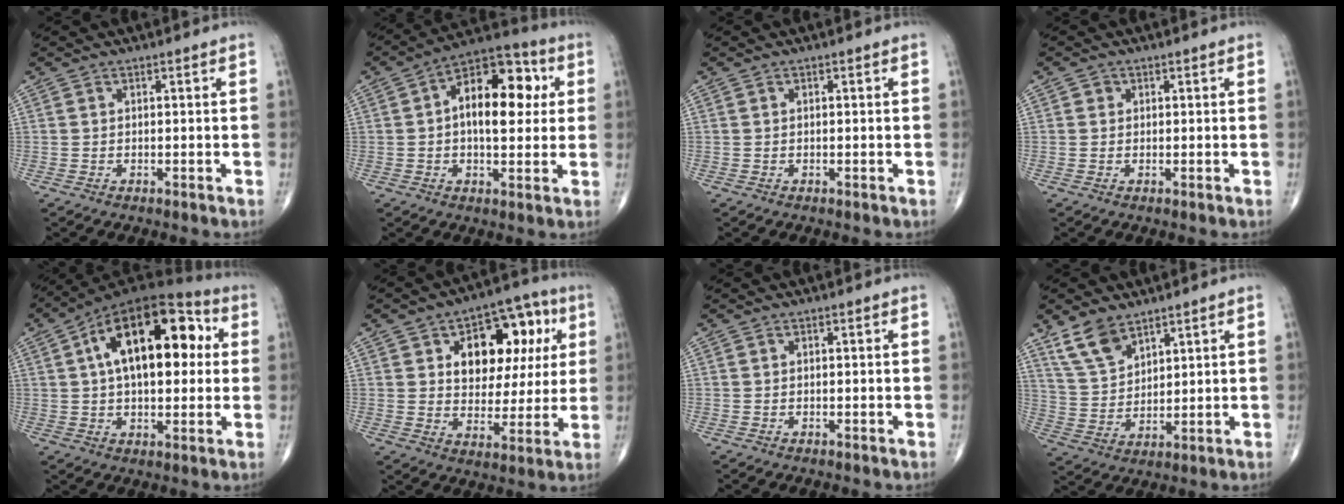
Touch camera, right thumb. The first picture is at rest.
{"total": 15.3, "force": [2.4, 8.3, 12.6], "torque": [-0.166, 0.024, 0.028]}
{"total": 0.0}
{"total": 0.8, "force": [0.3, 0.8, 0.2], "torque": [0.004, 0.000, 0.002]}
{"total": 21.8, "force": [4.9, 11.3, 18.0], "torque": [-0.260, 0.027, 0.066]}
{"total": 16.9, "force": [5.2, 10.6, 12.1], "torque": [-0.114, 0.007, 0.079]}
{"total": 0.0}
{"total": 8.7, "force": [6.3, 4.3, 4.2], "torque": [-0.068, -0.031, 0.135]}